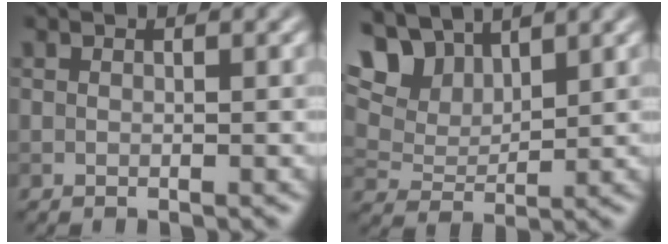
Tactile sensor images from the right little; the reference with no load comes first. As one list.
[{"total": 8.1, "force": [5.5, 4.4, 4.2], "torque": [-0.116, 0.019, 0.094]}]